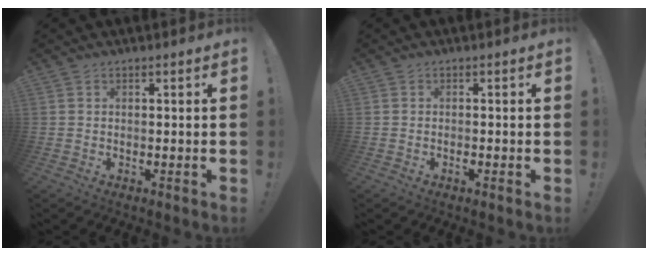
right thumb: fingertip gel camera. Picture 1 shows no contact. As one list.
[{"total": 0.8, "force": [-0.7, 0.1, 0.4], "torque": [-0.005, 0.000, -0.012]}]